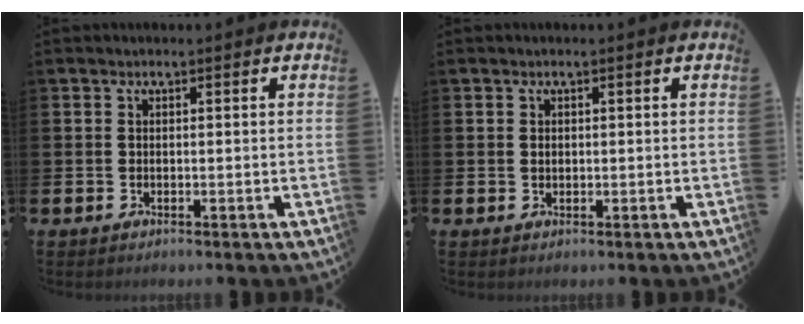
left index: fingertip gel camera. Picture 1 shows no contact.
{"total": 0.7, "force": [0.2, 0.5, 0.4], "torque": [0.003, 0.000, 0.001]}